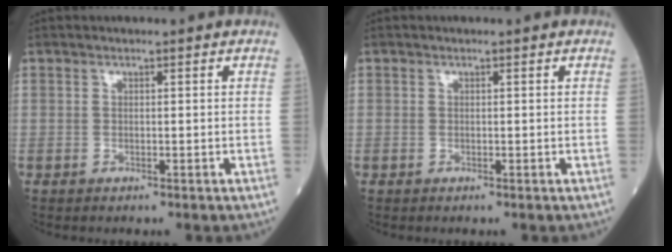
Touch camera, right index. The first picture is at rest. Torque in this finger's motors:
{"motor_torque": [0.18, -0.08, -0.07, 0.00]}